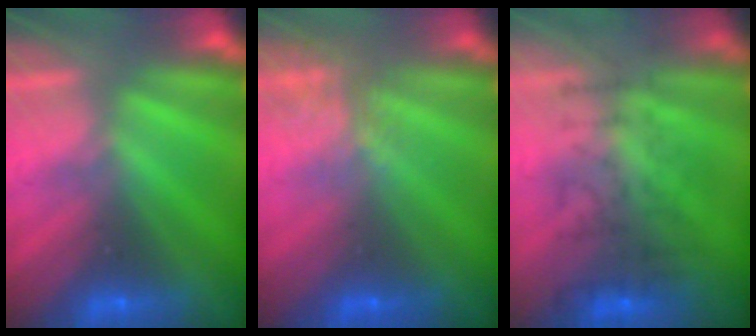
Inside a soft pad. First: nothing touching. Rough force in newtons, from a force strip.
{"total": 1.8}
{"total": 4.8}